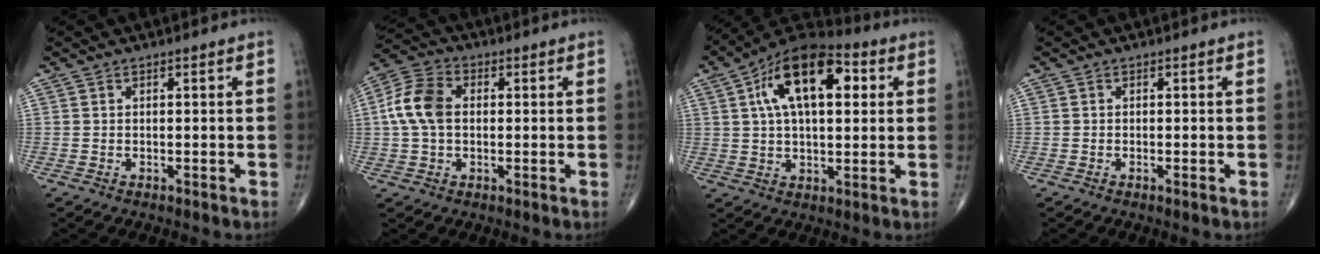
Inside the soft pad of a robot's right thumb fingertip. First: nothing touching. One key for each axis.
{"total": 9.0, "fx": 0.6, "fy": 6.1, "fz": 6.6, "tx": -0.138, "ty": 0.024, "tz": 0.006}
{"total": 17.9, "fx": 5.1, "fy": 9.0, "fz": 14.6, "tx": -0.221, "ty": 0.017, "tz": 0.075}
{"total": 0.7, "fx": -0.2, "fy": 0.0, "fz": 0.6, "tx": -0.014, "ty": -0.001, "tz": -0.003}